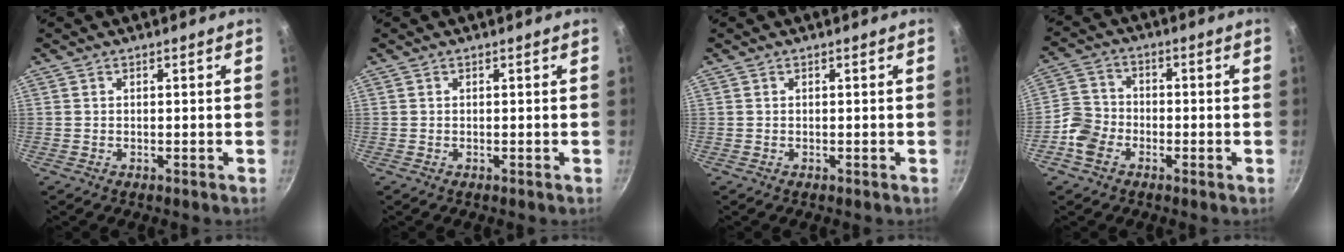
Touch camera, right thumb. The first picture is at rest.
{"total": 0.0}
{"total": 0.0}
{"total": 6.7, "force": [-3.2, 5.1, 2.9], "torque": [-0.039, 0.026, -0.074]}